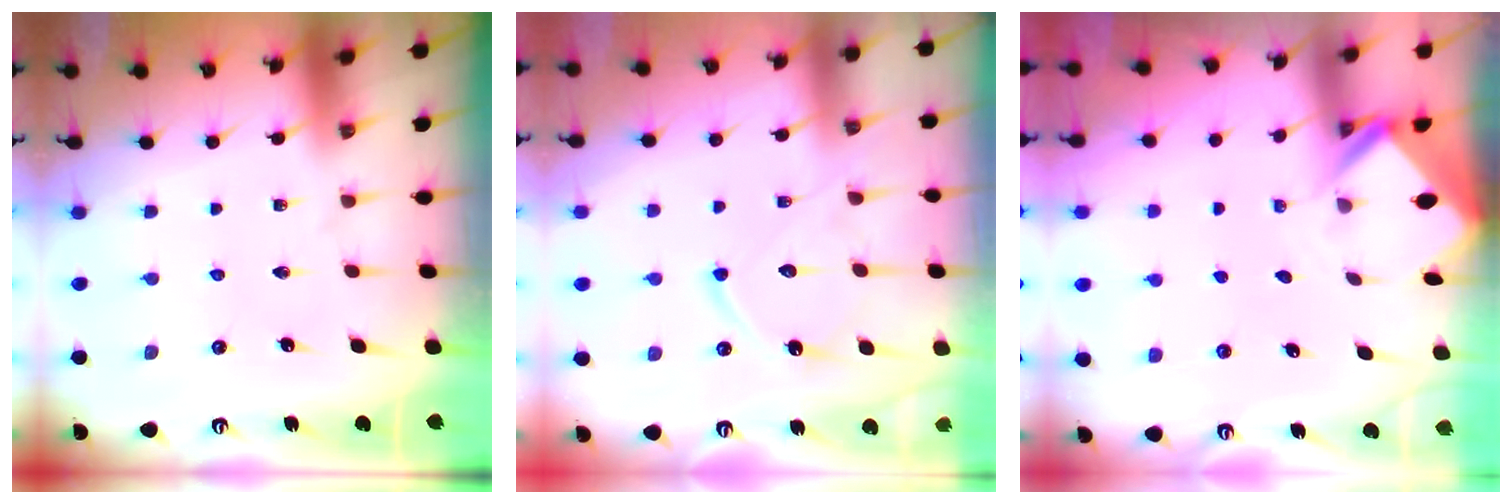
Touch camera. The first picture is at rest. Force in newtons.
{"total": 12.1, "press": 12.0, "slide": 0.9}
{"total": 2.5, "press": 2.5, "slide": 0.2}